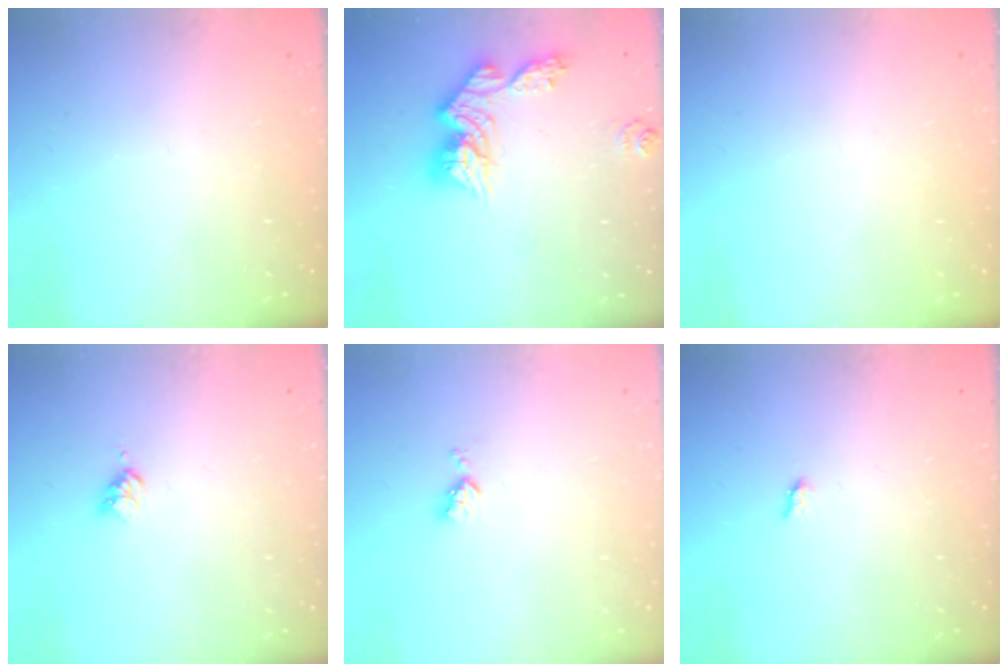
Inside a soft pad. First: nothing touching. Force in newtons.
{"total": 13.4, "press": 13.3, "slide": 1.2}
{"total": 0.0}
{"total": 3.0, "press": 2.9, "slide": 0.4}
{"total": 4.3, "press": 4.3, "slide": 0.6}
{"total": 1.9, "press": 1.9, "slide": 0.3}